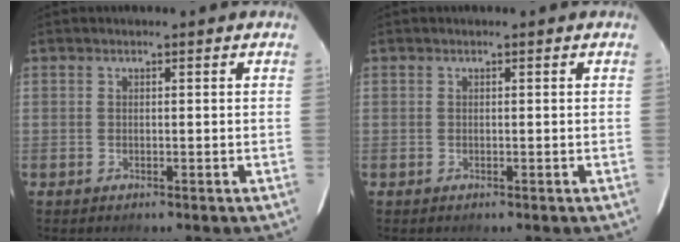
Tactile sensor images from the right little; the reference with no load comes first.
{"total": 0.0}